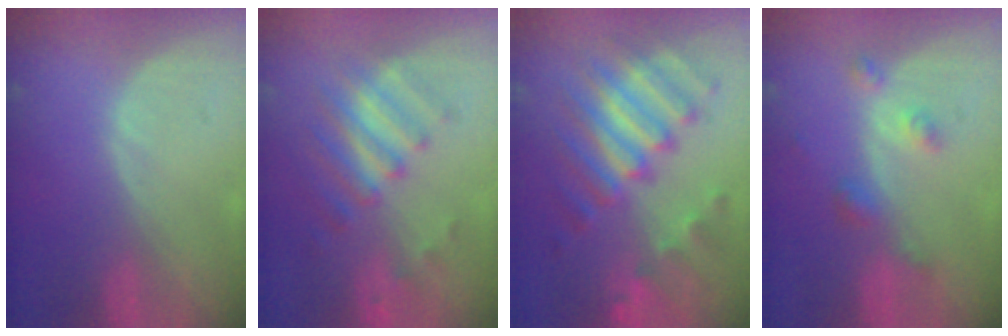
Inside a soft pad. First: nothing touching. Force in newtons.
{"total": 7.9, "press": 7.1, "slide": 3.5}
{"total": 11.4, "press": 11.3, "slide": 1.3}
{"total": 4.3, "press": 3.8, "slide": 1.9}